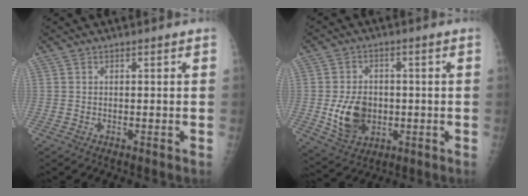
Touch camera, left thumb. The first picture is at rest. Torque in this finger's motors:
{"motor_torque": [0.57, -0.18, 0.93, 0.05, 0.07]}